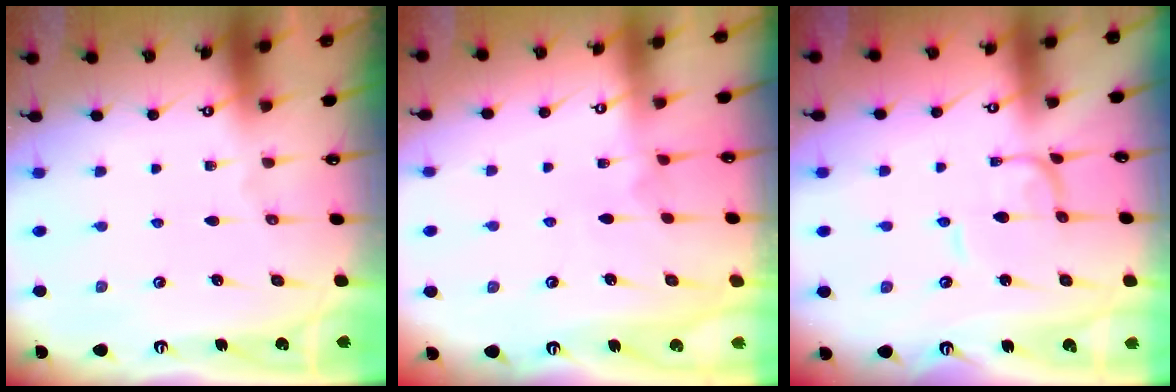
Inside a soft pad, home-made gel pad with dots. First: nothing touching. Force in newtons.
{"total": 4.3, "press": 4.3, "slide": 0.1}
{"total": 1.7, "press": 1.7, "slide": 0.2}